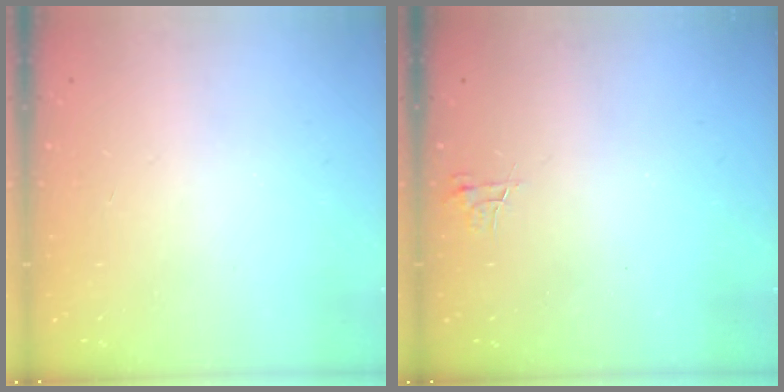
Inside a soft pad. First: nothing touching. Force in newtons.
{"total": 5.5, "press": 5.5, "slide": 0.6}